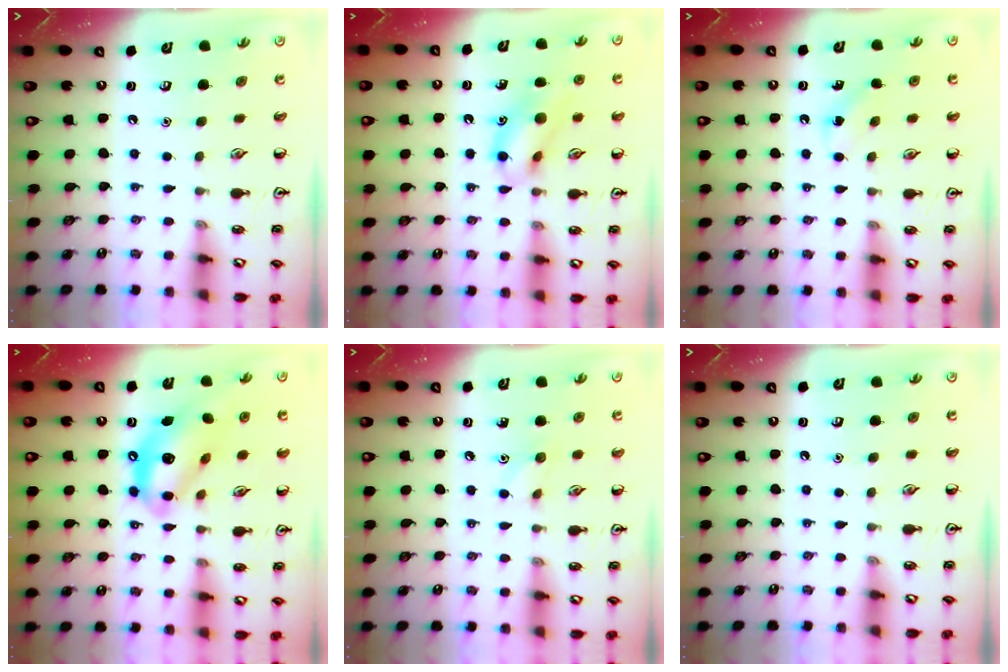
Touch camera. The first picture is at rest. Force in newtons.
{"total": 12.2, "press": 12.0, "slide": 2.2}
{"total": 5.0, "press": 4.7, "slide": 1.5}
{"total": 12.6, "press": 12.0, "slide": 3.7}
{"total": 5.1, "press": 4.9, "slide": 1.4}
{"total": 0.0}